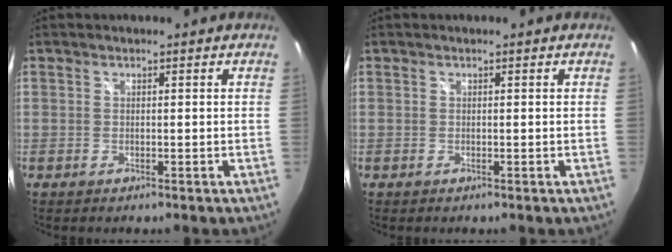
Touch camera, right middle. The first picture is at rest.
{"total": 0.0}